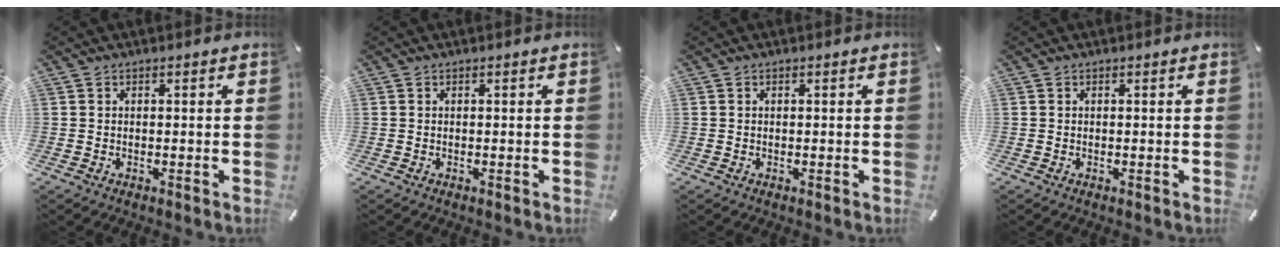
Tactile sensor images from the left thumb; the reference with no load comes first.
{"total": 0.0}
{"total": 0.0}
{"total": 0.0}